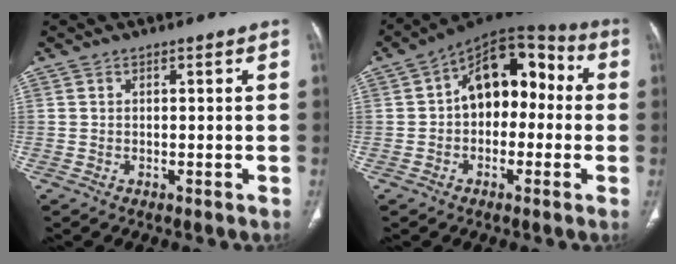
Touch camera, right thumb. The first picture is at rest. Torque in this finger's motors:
{"motor_torque": [0.40, 0.89, 0.49, -0.17, 0.11]}